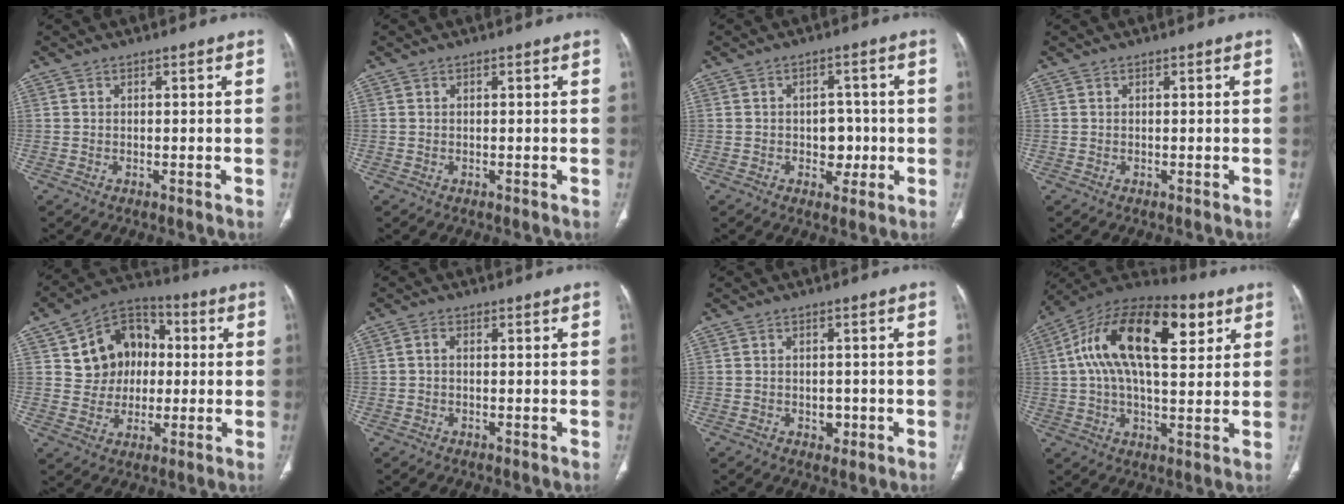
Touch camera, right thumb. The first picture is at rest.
{"total": 0.0}
{"total": 5.0, "force": [-0.8, 3.8, 3.2], "torque": [-0.009, 0.008, -0.009]}
{"total": 0.0}
{"total": 13.4, "force": [2.2, 11.3, 7.0], "torque": [-0.061, 0.017, 0.034]}
{"total": 1.1, "force": [-0.1, 0.7, 0.8], "torque": [-0.012, 0.002, -0.005]}
{"total": 2.2, "force": [-0.6, 1.7, 1.2], "torque": [-0.007, 0.003, -0.004]}
{"total": 23.2, "force": [7.1, 11.1, 19.1], "torque": [-0.322, 0.020, 0.109]}